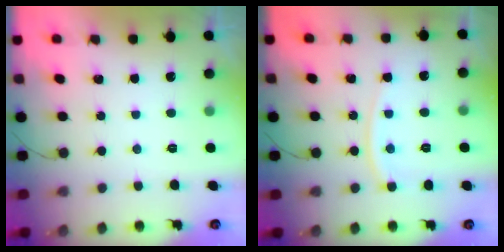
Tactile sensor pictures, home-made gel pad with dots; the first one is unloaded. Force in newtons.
{"total": 7.3, "press": 7.2, "slide": 1.1}